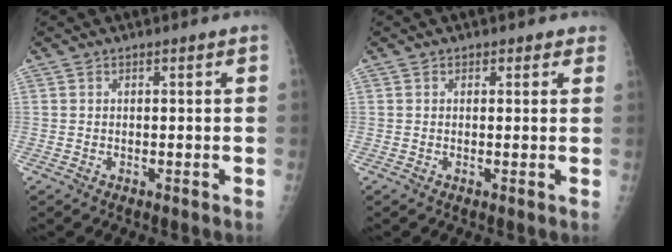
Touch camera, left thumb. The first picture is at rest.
{"total": 1.7, "force": [1.1, 1.3, 0.4], "torque": [0.019, -0.003, 0.006]}